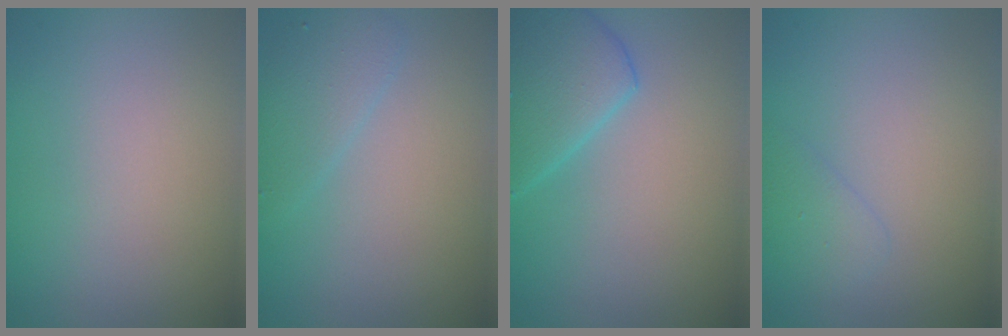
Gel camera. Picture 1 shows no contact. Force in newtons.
{"total": 2.0, "press": 2.0, "slide": 0.1}
{"total": 5.0, "press": 5.0, "slide": 0.3}
{"total": 1.4, "press": 1.4, "slide": 0.2}